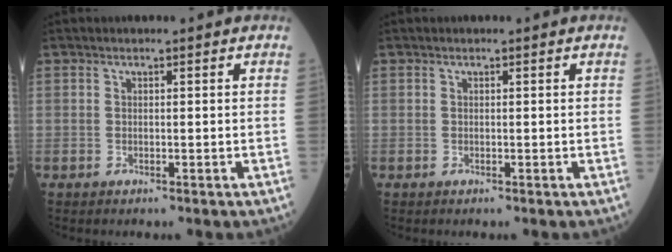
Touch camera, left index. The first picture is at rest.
{"total": 0.0}